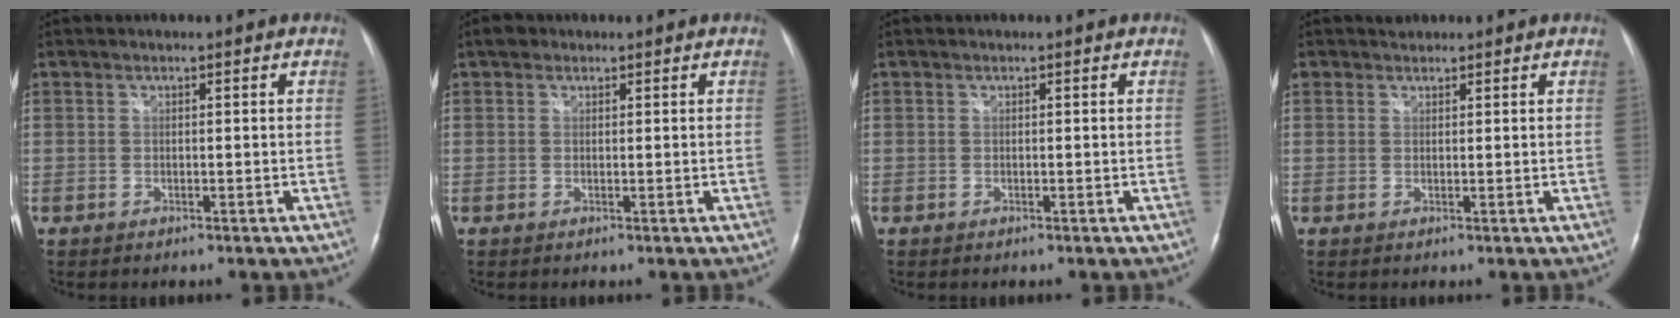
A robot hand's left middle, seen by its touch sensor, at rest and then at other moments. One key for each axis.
{"total": 1.4, "fx": 0.9, "fy": 1.1, "fz": 0.4, "tx": -0.007, "ty": 0.008, "tz": 0.010}
{"total": 0.0}
{"total": 1.7, "fx": 1.3, "fy": 1.1, "fz": -0.1, "tx": 0.003, "ty": 0.008, "tz": 0.020}